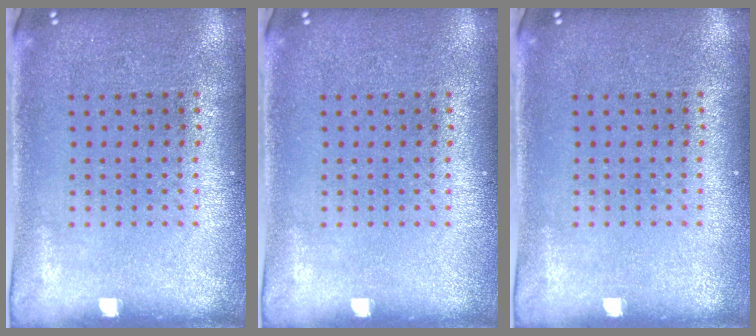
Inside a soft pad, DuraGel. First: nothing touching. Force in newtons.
{"total": 0.0}
{"total": 0.0}